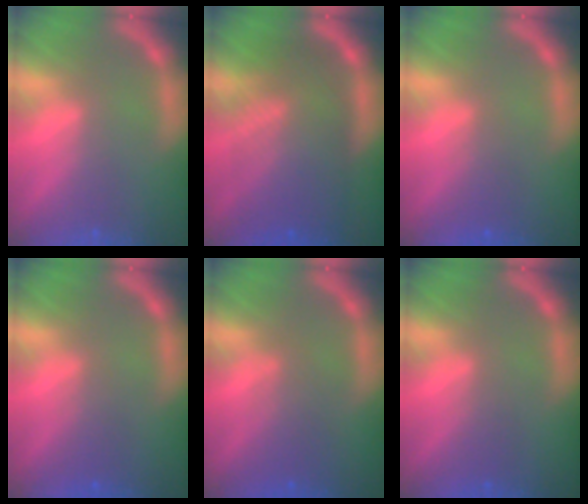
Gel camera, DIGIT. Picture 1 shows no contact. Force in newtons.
{"total": 10.0}
{"total": 2.0}
{"total": 2.0}
{"total": 3.0}
{"total": 1.5}